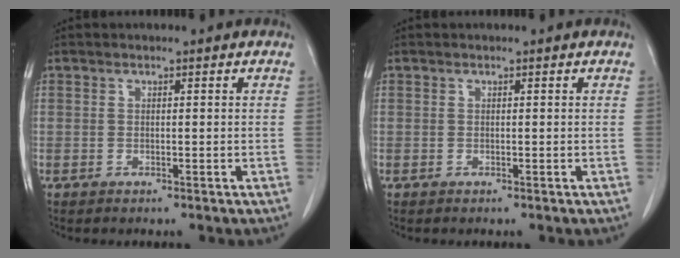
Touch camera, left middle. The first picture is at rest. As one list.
[{"total": 0.0}]